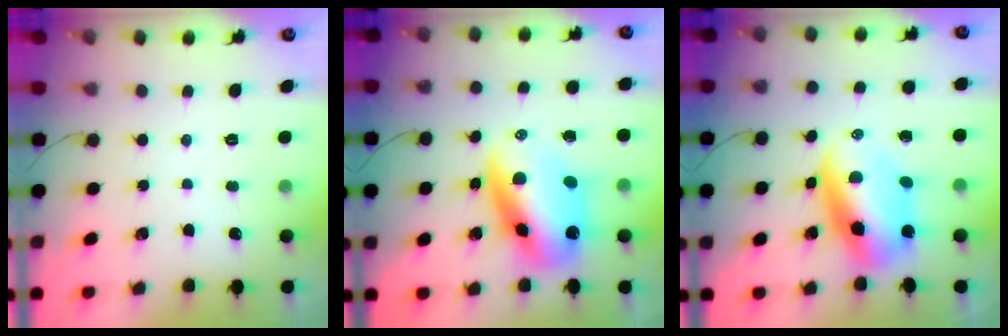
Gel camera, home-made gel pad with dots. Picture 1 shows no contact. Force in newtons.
{"total": 15.3, "press": 14.8, "slide": 3.7}
{"total": 11.7, "press": 11.4, "slide": 3.0}